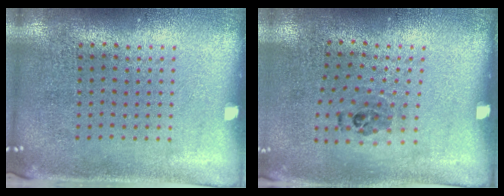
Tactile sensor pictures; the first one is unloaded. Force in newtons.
{"total": 1.1, "press": 0.7, "slide": 0.8}